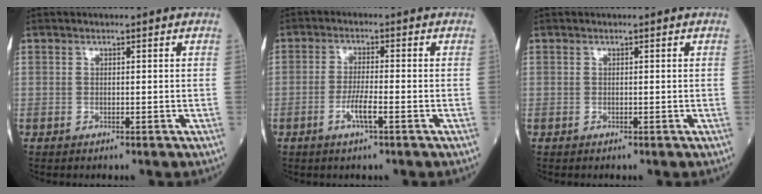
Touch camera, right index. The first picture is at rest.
{"total": 4.0, "force": [-1.6, 0.2, 3.6], "torque": [-0.072, -0.004, -0.032]}
{"total": 0.0}